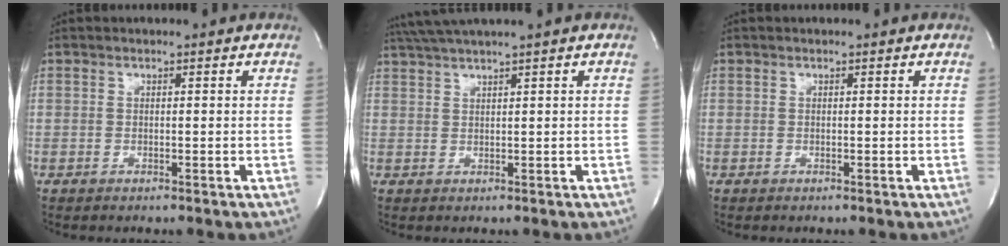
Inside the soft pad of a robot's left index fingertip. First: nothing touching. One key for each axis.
{"total": 4.0, "fx": 3.1, "fy": -1.3, "fz": 2.1, "tx": -0.048, "ty": 0.013, "tz": 0.067}
{"total": 0.0}